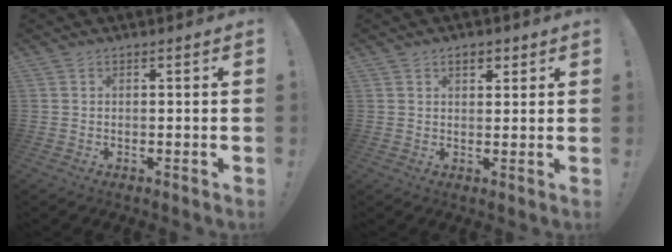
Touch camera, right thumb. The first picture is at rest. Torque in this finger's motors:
{"motor_torque": [0.00, 0.00, 0.26, 0.34, 0.00]}